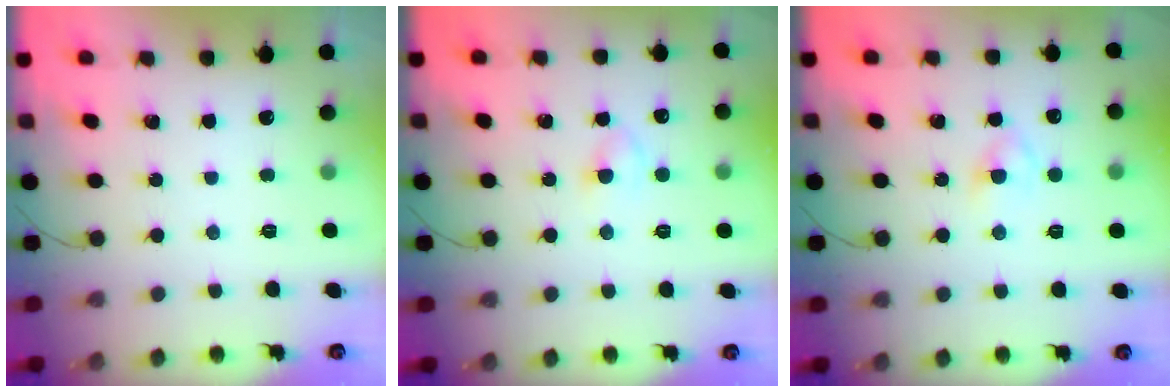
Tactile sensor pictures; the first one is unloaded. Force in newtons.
{"total": 2.4, "press": 2.1, "slide": 1.0}
{"total": 2.8, "press": 2.7, "slide": 0.9}